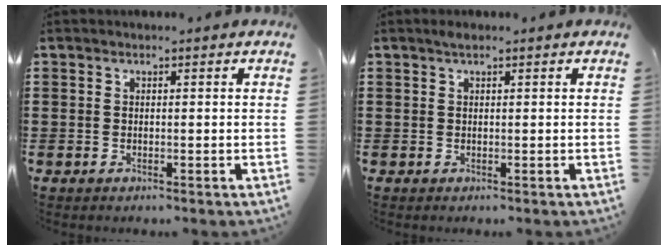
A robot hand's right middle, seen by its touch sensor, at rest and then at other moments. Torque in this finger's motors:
{"motor_torque": [-0.63, -0.19, 0.28, 0.04]}